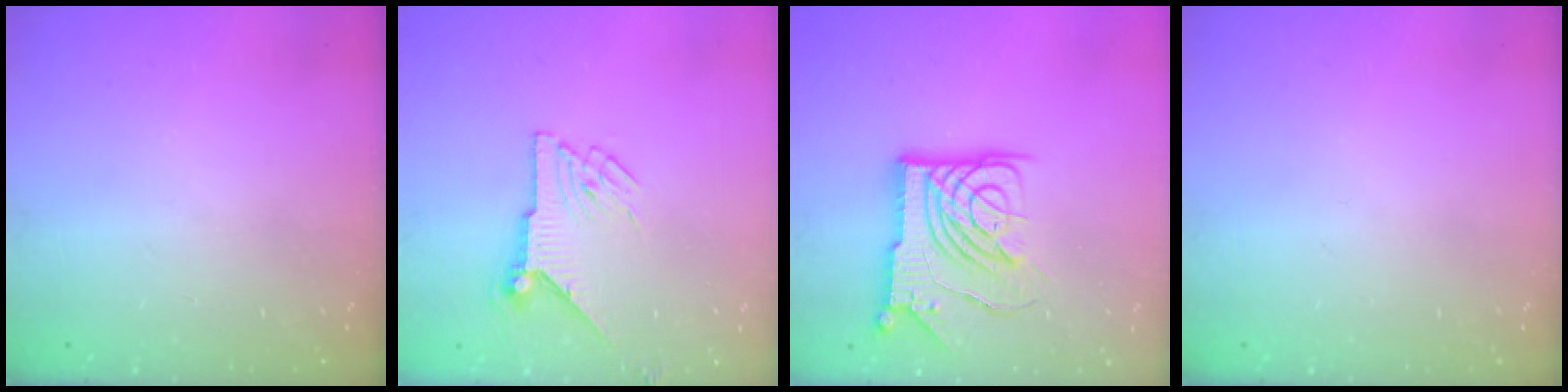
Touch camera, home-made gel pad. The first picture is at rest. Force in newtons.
{"total": 9.5, "press": 9.5, "slide": 0.5}
{"total": 14.0, "press": 13.9, "slide": 1.7}
{"total": 0.0}